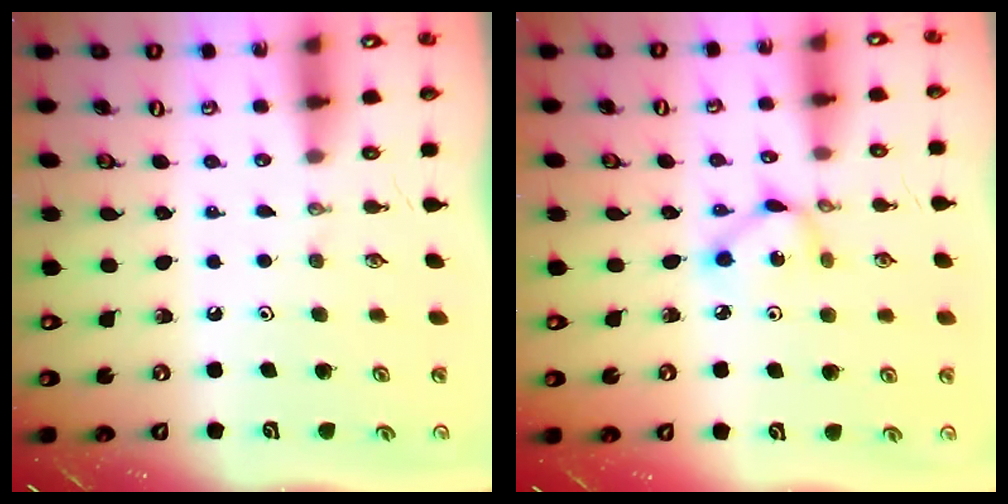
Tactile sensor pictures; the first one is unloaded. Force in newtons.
{"total": 4.3, "press": 4.3, "slide": 0.2}